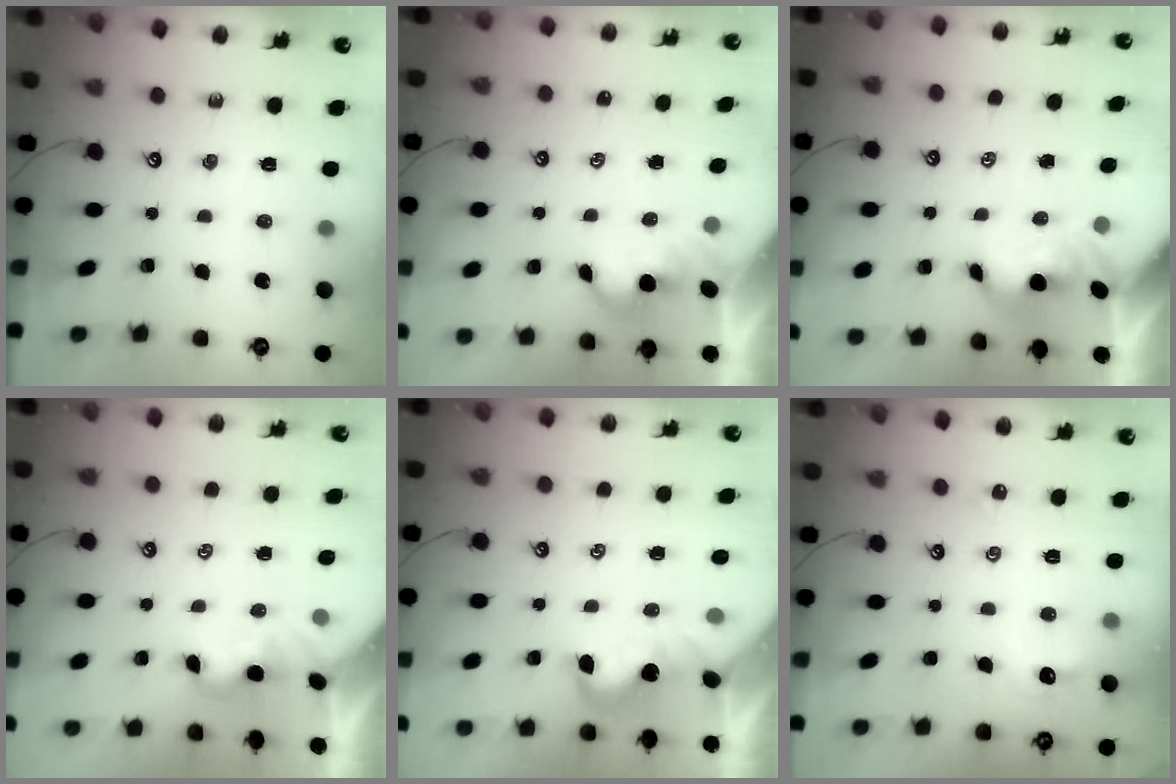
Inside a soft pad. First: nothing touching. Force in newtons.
{"total": 1.7, "press": 1.6, "slide": 0.2}
{"total": 2.1, "press": 2.0, "slide": 0.7}
{"total": 1.9, "press": 1.8, "slide": 0.5}
{"total": 0.0}
{"total": 1.3, "press": 1.2, "slide": 0.5}